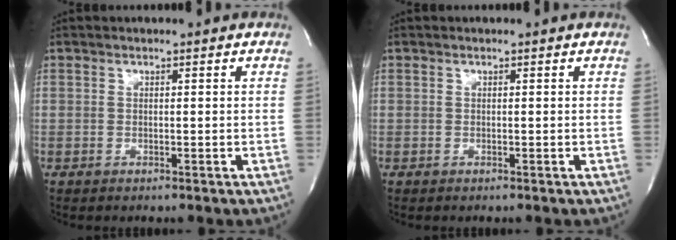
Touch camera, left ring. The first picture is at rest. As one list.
[{"total": 0.0}]